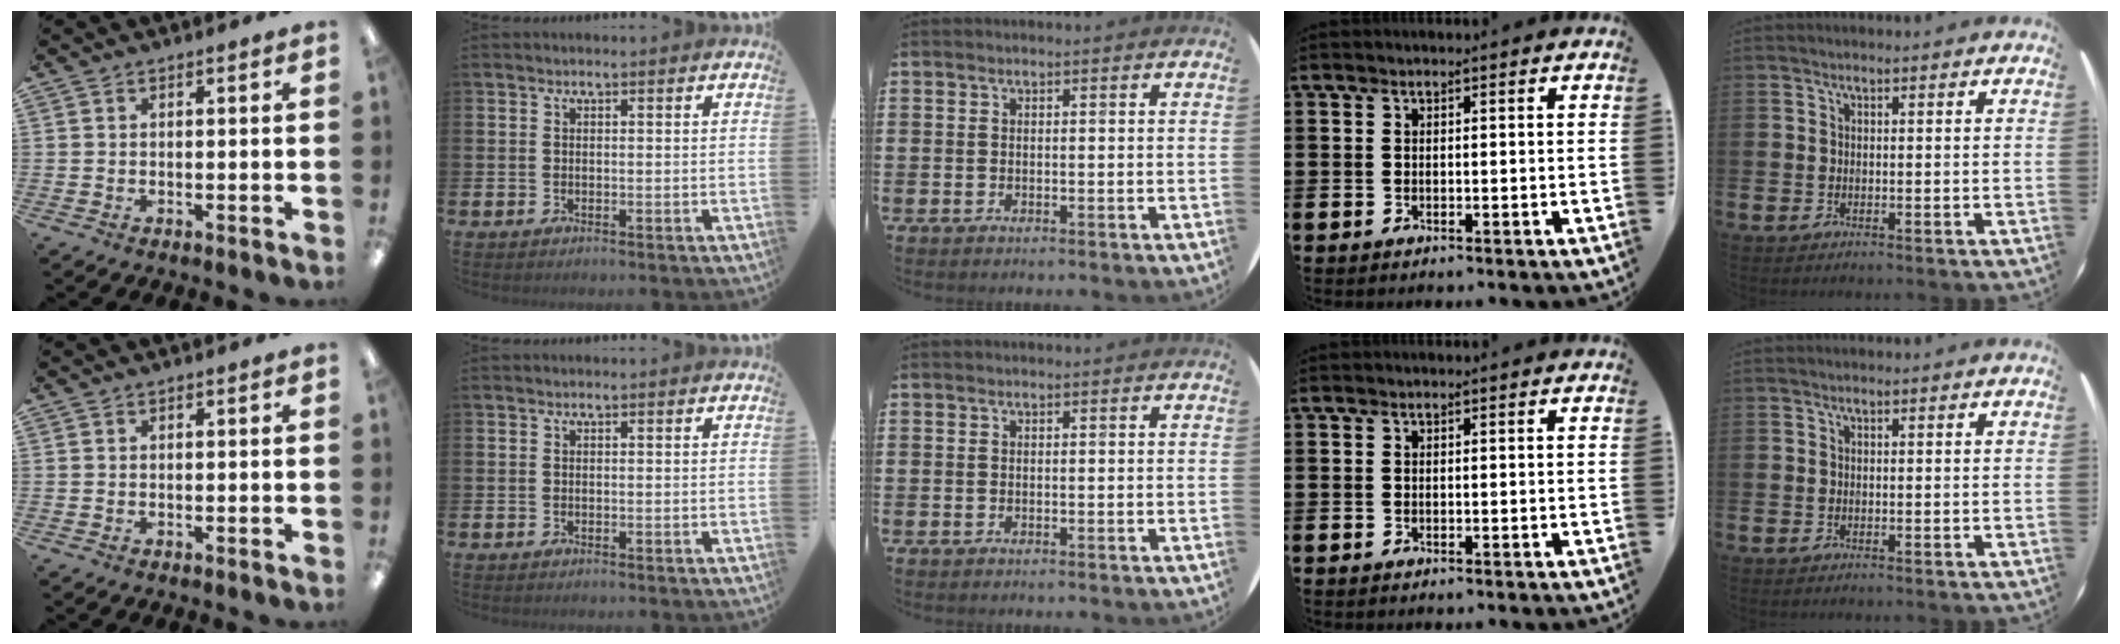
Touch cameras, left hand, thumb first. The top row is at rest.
{}